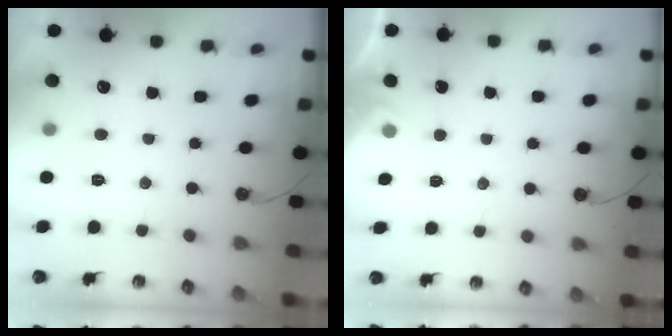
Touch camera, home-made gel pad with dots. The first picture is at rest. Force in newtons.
{"total": 2.2, "press": 2.1, "slide": 0.4}